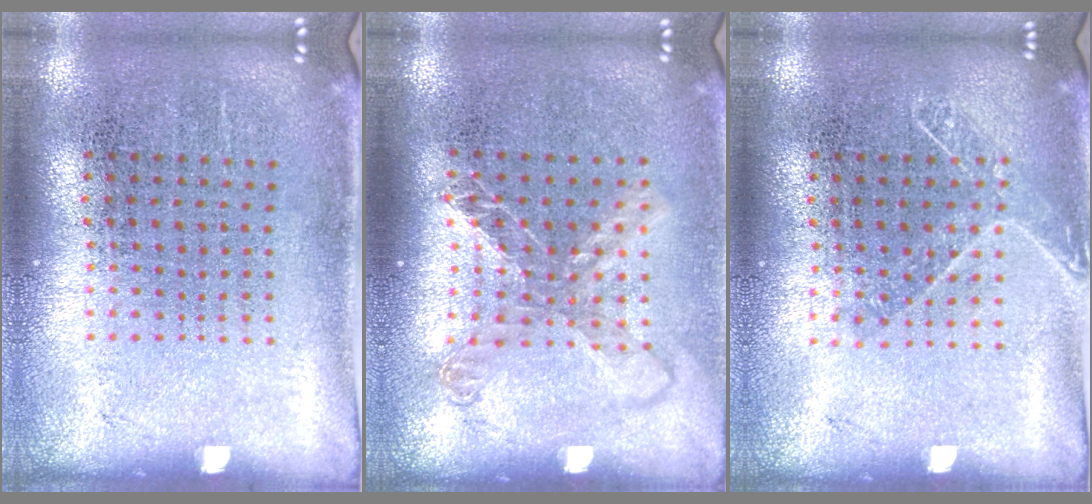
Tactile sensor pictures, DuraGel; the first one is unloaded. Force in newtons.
{"total": 1.5, "press": 1.3, "slide": 0.8}
{"total": 1.2, "press": 1.0, "slide": 0.6}